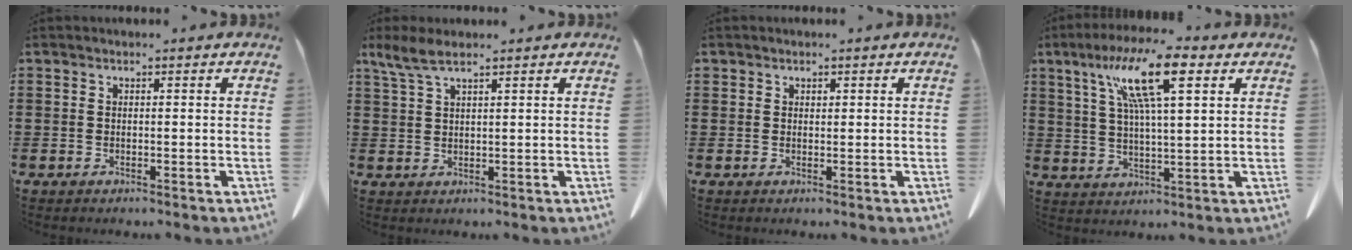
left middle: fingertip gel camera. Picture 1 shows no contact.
{"total": 4.0, "force": [2.6, 0.8, 2.9], "torque": [-0.069, 0.000, 0.046]}
{"total": 0.8, "force": [0.6, 0.5, 0.1], "torque": [-0.005, 0.001, 0.013]}
{"total": 13.5, "force": [6.9, 2.8, 11.3], "torque": [-0.224, 0.000, 0.113]}